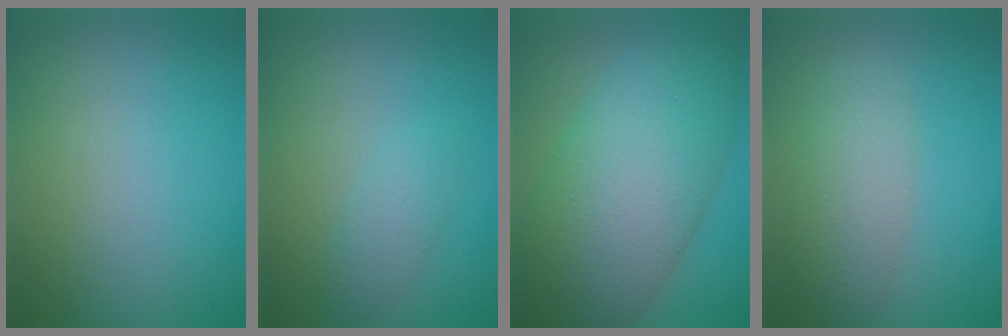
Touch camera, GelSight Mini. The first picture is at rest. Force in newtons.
{"total": 1.5, "press": 1.5, "slide": 0.0}
{"total": 12.7, "press": 12.7, "slide": 0.2}
{"total": 4.2, "press": 4.2, "slide": 0.2}